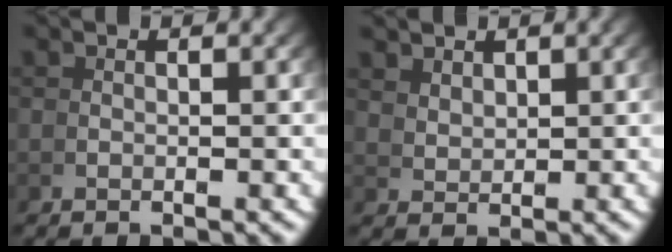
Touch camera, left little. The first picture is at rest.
{"total": 2.0, "force": [2.0, -0.1, 0.4], "torque": [-0.002, -0.005, 0.051]}